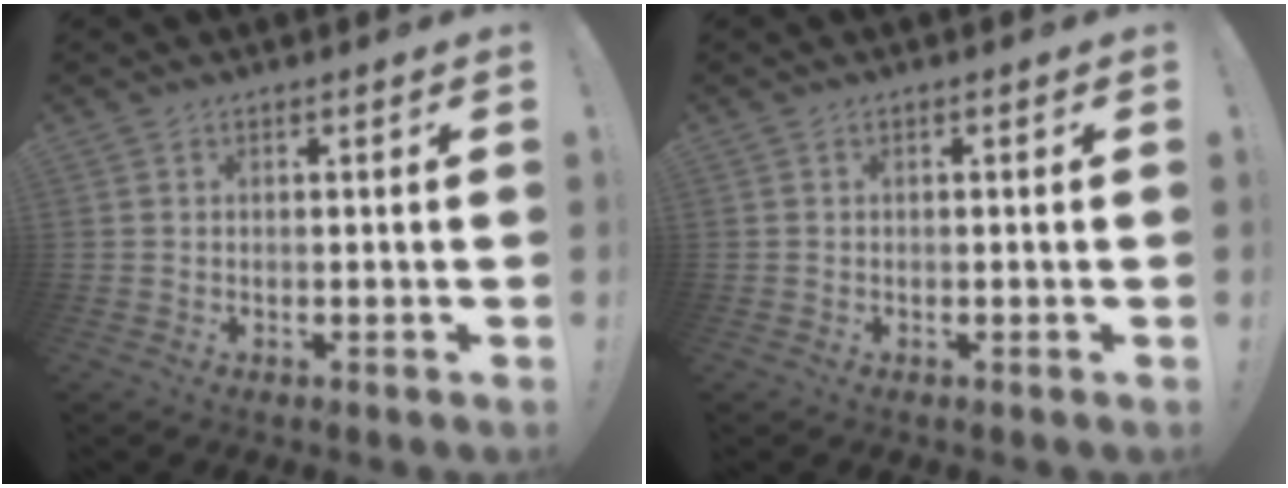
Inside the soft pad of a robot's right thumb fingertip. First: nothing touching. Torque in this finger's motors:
{"motor_torque": [-0.16, -0.16, 0.04, -0.05, 0.01]}